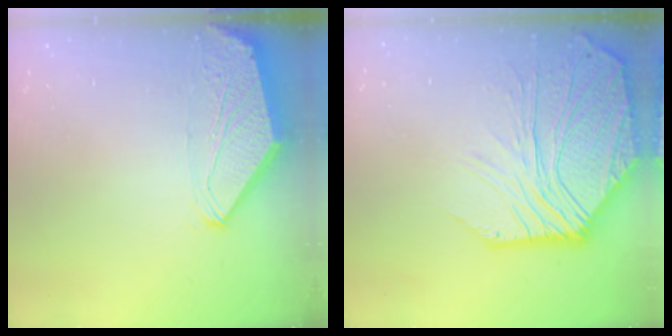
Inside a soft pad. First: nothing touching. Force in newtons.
{"total": 19.5, "press": 19.3, "slide": 2.6}